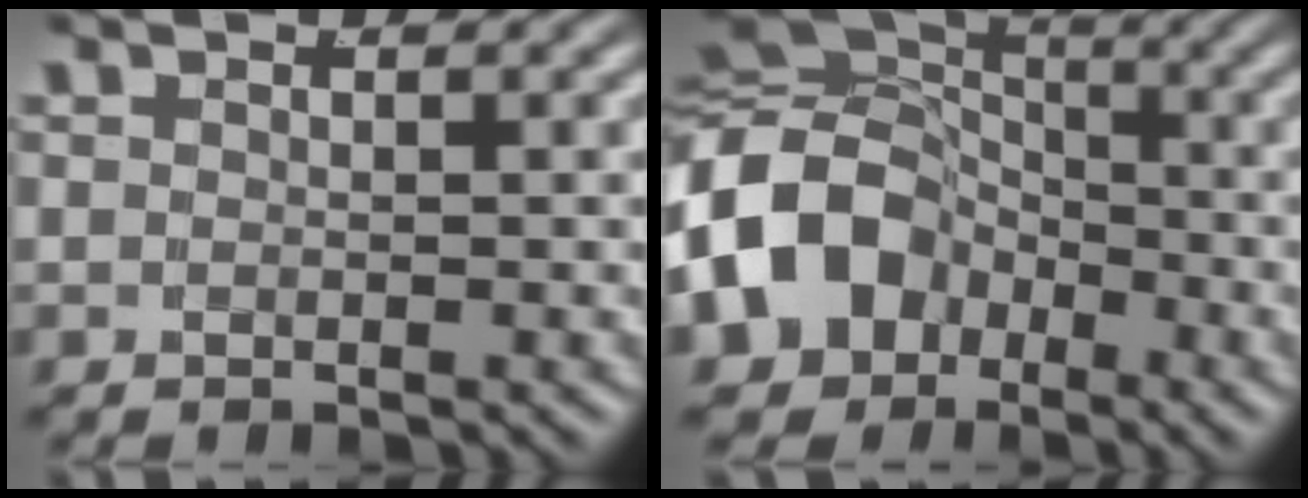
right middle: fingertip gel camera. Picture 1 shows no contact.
{"total": 14.1, "force": [-2.0, 12.2, 6.8], "torque": [-0.168, -0.035, -0.033]}